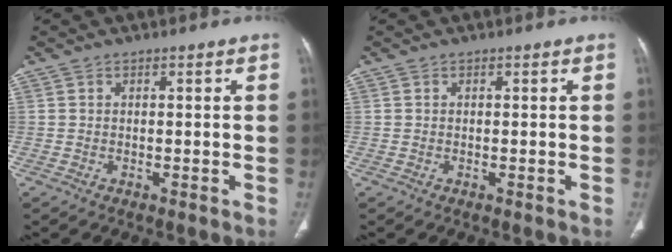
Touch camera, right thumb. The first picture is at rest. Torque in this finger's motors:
{"motor_torque": [-0.13, 0.13, -0.05, 0.04, 0.01]}